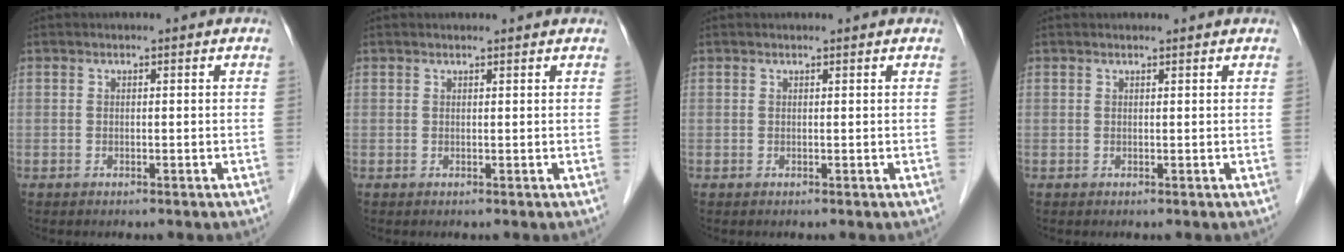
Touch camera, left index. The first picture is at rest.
{"total": 1.9, "force": [1.9, 0.1, 0.4], "torque": [-0.011, 0.010, 0.022]}
{"total": 1.0, "force": [1.0, 0.0, 0.2], "torque": [-0.009, 0.008, 0.014]}
{"total": 1.6, "force": [1.6, 0.1, 0.3], "torque": [-0.009, 0.010, 0.020]}